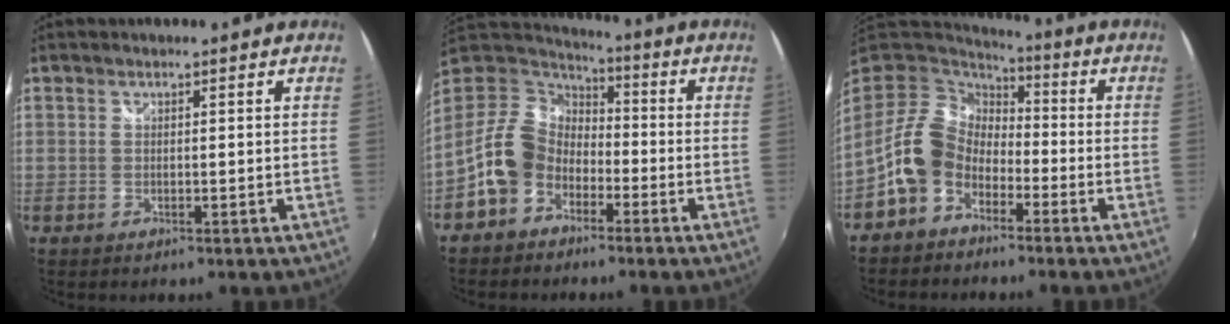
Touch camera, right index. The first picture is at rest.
{"total": 12.3, "force": [-5.9, 9.4, 5.3], "torque": [-0.125, 0.021, -0.113]}
{"total": 11.4, "force": [-5.5, 8.4, 5.3], "torque": [-0.114, 0.021, -0.110]}